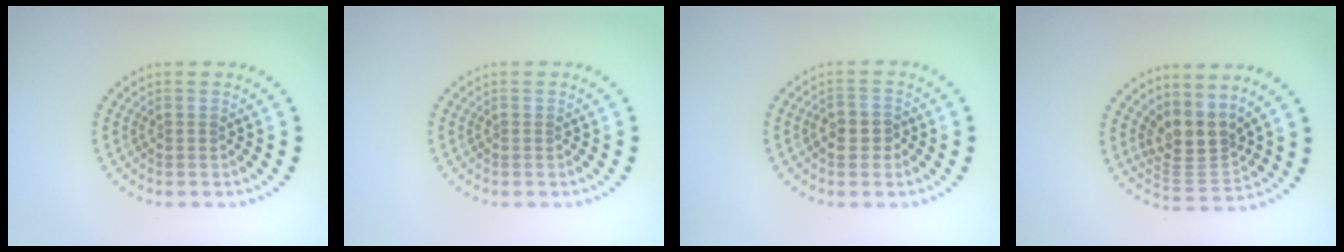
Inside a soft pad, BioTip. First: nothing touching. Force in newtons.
{"total": 0.0}
{"total": 1.7, "press": 1.6, "slide": 0.5}
{"total": 3.6, "press": 2.6, "slide": 2.5}